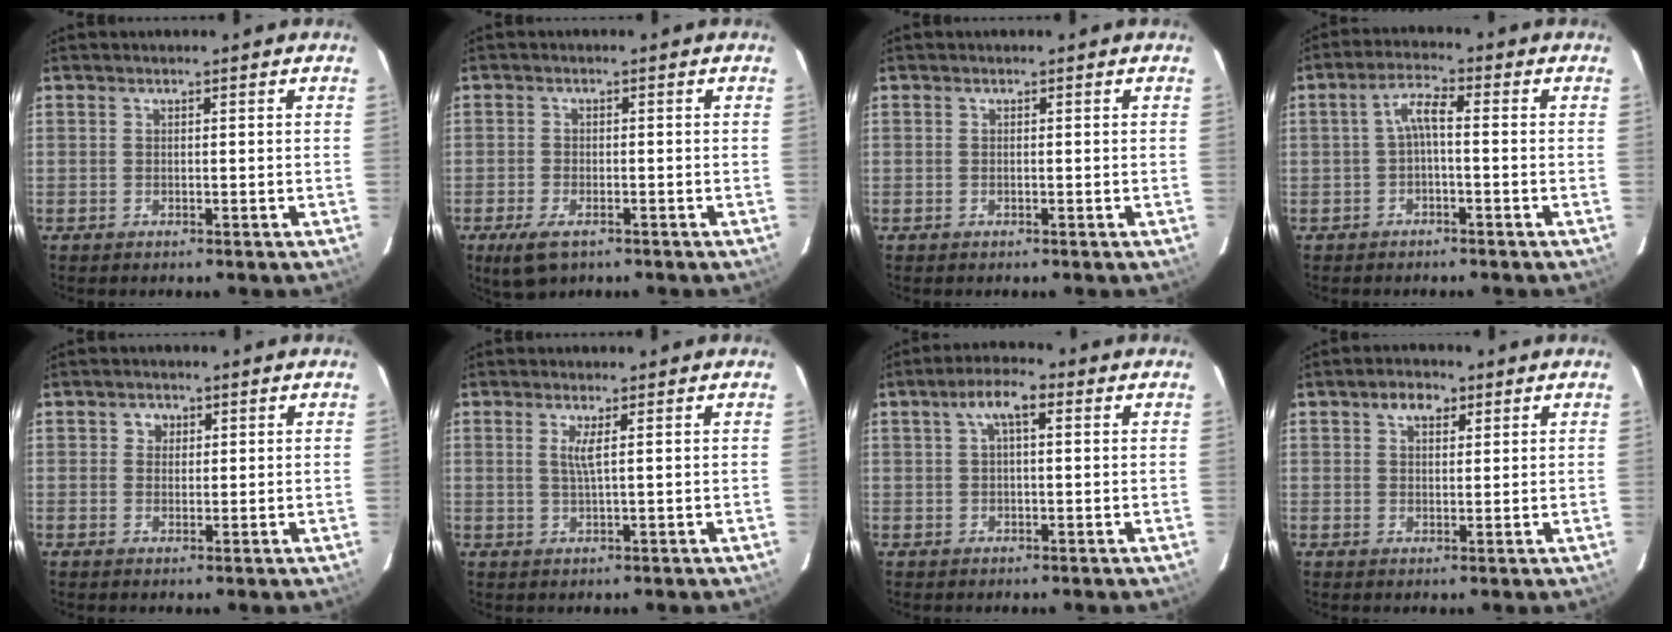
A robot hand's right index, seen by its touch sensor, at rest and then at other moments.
{"total": 5.5, "force": [-3.4, 2.6, 3.5], "torque": [-0.086, -0.017, -0.059]}
{"total": 0.0}
{"total": 3.7, "force": [-0.9, 0.9, 3.5], "torque": [-0.073, 0.013, -0.018]}
{"total": 2.1, "force": [0.5, 2.0, 0.3], "torque": [-0.001, 0.008, 0.006]}
{"total": 2.3, "force": [0.7, -0.2, 2.2], "torque": [-0.042, -0.003, 0.014]}
{"total": 5.2, "force": [1.8, 1.8, 4.5], "torque": [-0.084, 0.018, 0.033]}
{"total": 3.8, "force": [2.0, 2.4, 2.2], "torque": [-0.030, 0.012, 0.033]}